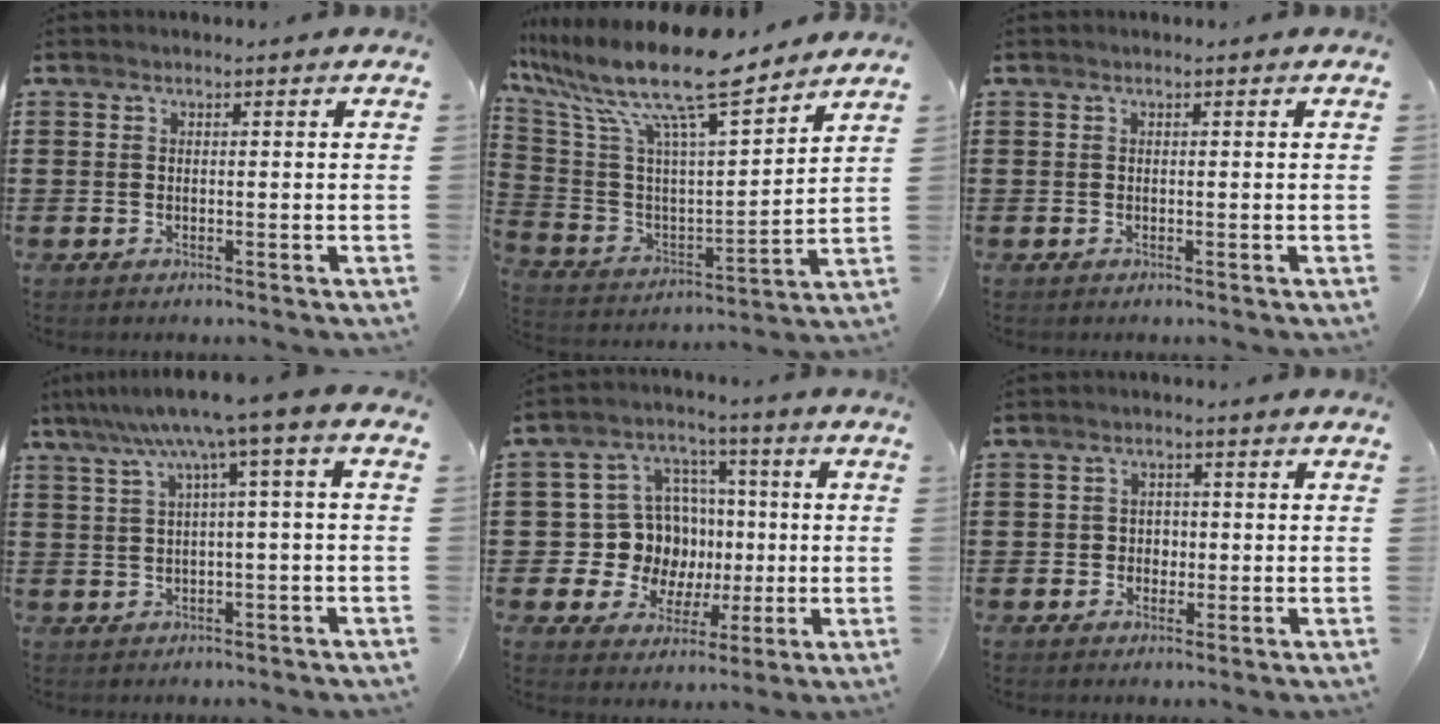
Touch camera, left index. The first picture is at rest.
{"total": 14.7, "force": [11.2, 2.3, 9.2], "torque": [-0.208, -0.078, 0.183]}
{"total": 0.0}
{"total": 6.8, "force": [2.1, -0.2, 6.4], "torque": [-0.126, -0.010, 0.031]}
{"total": 11.2, "force": [0.4, 10.7, 3.2], "torque": [-0.104, 0.001, 0.021]}
{"total": 2.0, "force": [-0.4, 1.9, 0.6], "torque": [-0.019, 0.005, -0.012]}